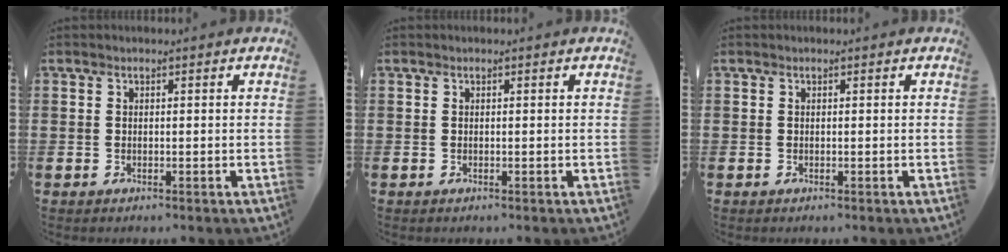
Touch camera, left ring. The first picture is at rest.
{"total": 0.0}
{"total": 0.0}